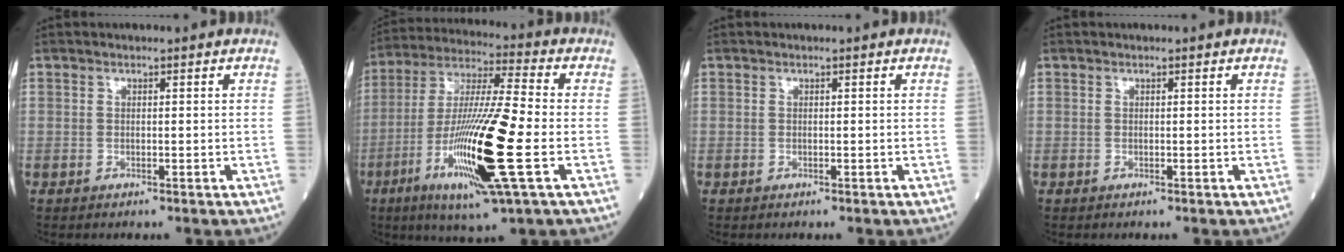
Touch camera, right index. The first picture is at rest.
{"total": 19.1, "force": [-5.5, 0.7, 18.2], "torque": [-0.371, -0.026, -0.104]}
{"total": 0.0}
{"total": 0.0}